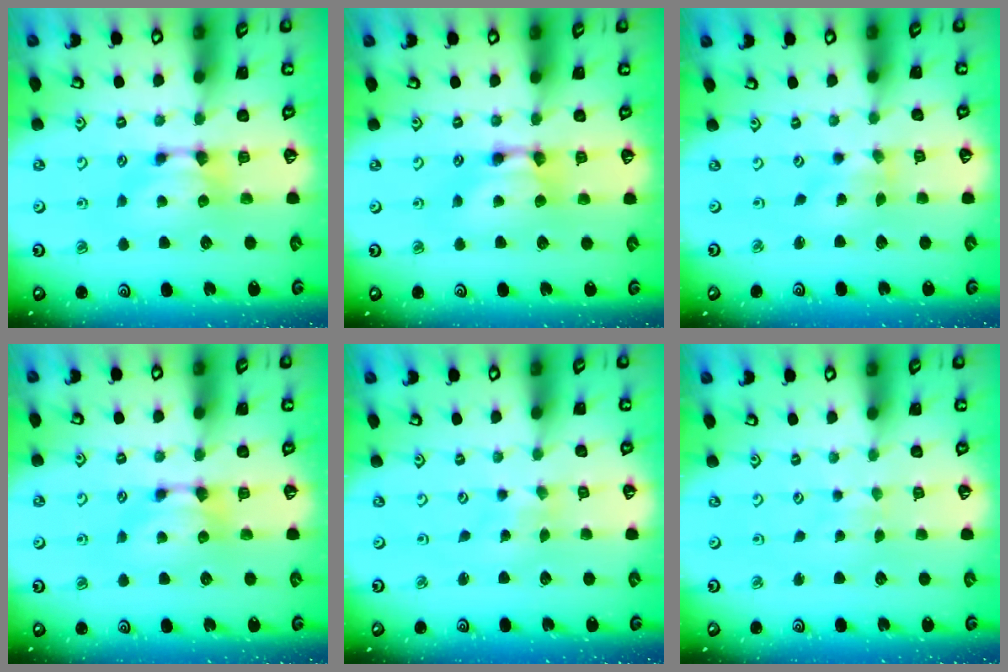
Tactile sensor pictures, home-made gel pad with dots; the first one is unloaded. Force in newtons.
{"total": 2.0, "press": 2.0, "slide": 0.1}
{"total": 1.7, "press": 1.3, "slide": 1.1}
{"total": 0.0}
{"total": 4.9, "press": 4.8, "slide": 0.7}
{"total": 3.7, "press": 3.7, "slide": 0.1}